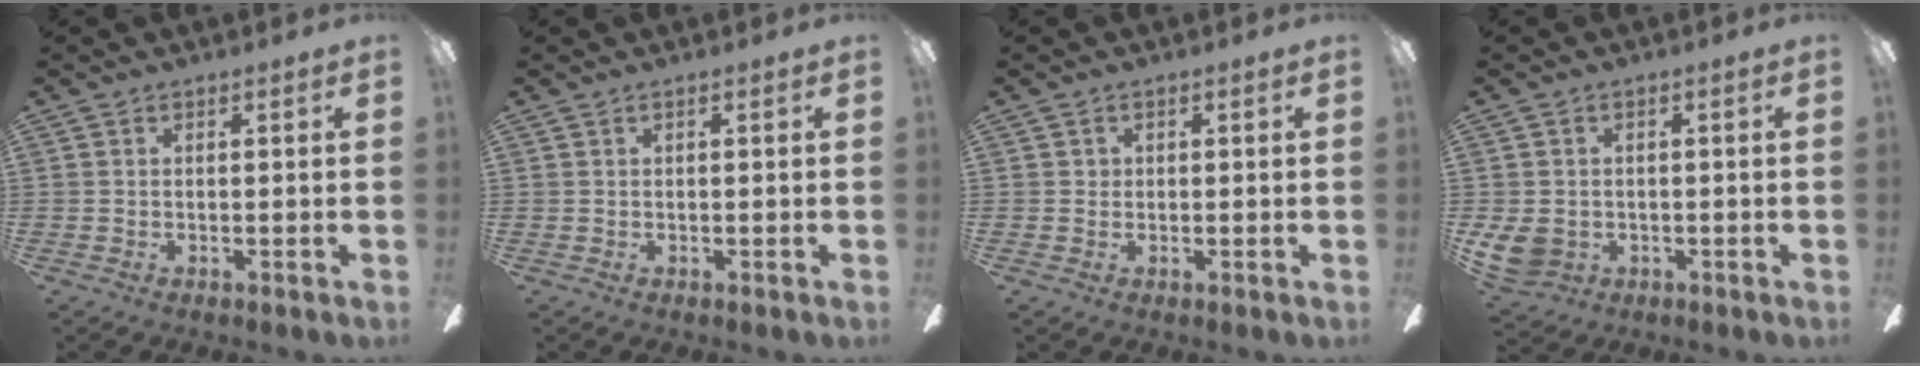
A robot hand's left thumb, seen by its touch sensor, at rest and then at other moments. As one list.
[{"total": 0.0}, {"total": 1.1, "force": [0.1, 1.1, 0.1], "torque": [-0.003, 0.006, 0.000]}, {"total": 5.7, "force": [-1.0, 4.9, 2.8], "torque": [-0.068, 0.006, -0.020]}]